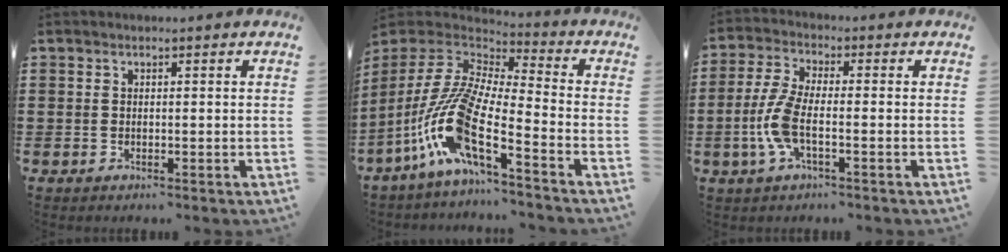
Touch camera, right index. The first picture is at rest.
{"total": 12.6, "force": [-6.8, 2.7, 10.3], "torque": [-0.243, -0.018, -0.146]}
{"total": 6.5, "force": [-2.0, 2.4, 5.7], "torque": [-0.148, -0.012, -0.047]}